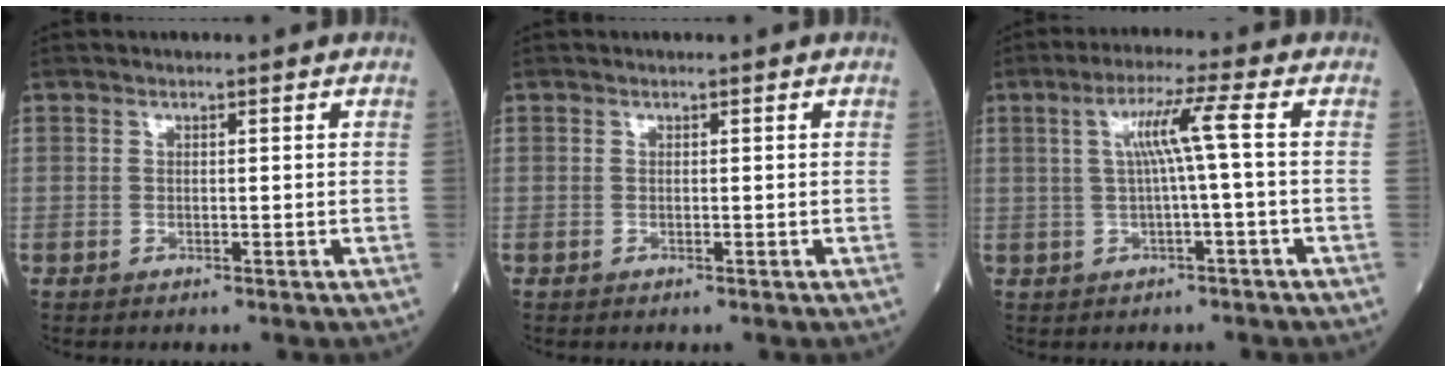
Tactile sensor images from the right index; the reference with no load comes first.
{"total": 0.0}
{"total": 5.8, "force": [0.5, -1.1, 5.7], "torque": [-0.105, 0.013, 0.015]}